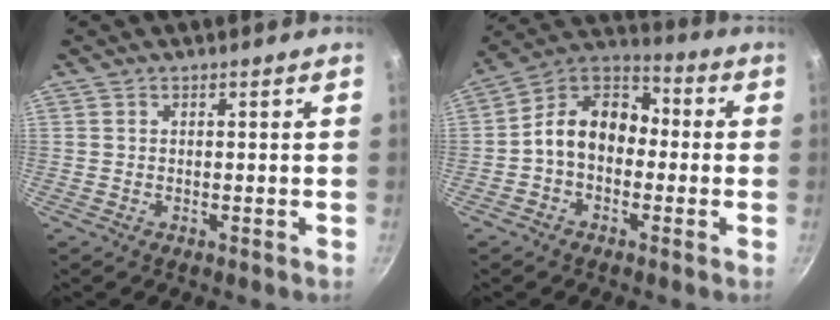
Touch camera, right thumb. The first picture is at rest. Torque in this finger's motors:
{"motor_torque": [1.50, 1.66, 0.97, -0.34, 0.12]}